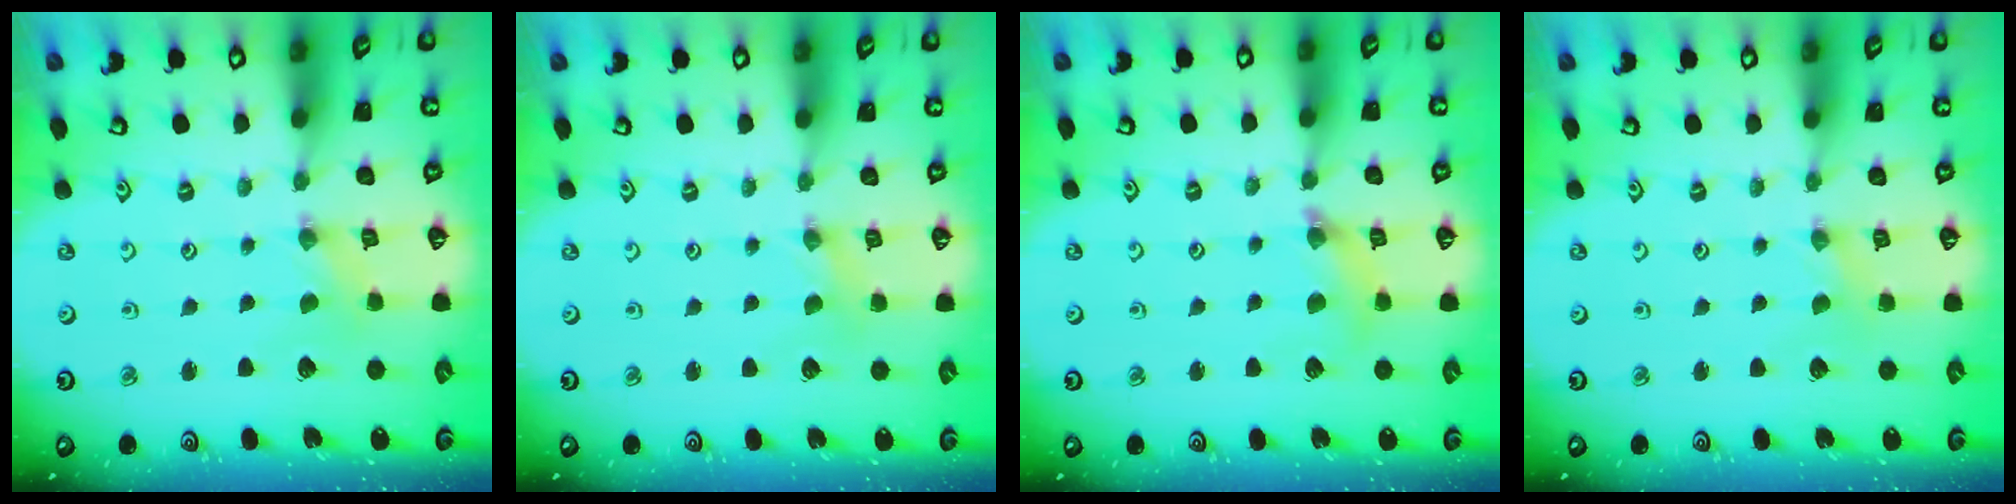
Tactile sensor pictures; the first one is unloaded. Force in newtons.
{"total": 1.1, "press": 1.1, "slide": 0.2}
{"total": 5.8, "press": 5.8, "slide": 0.5}
{"total": 0.0}